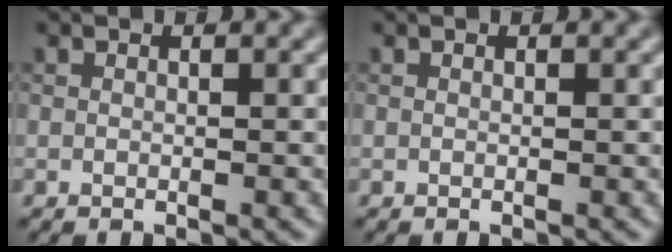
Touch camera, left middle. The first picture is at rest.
{"total": 0.0}